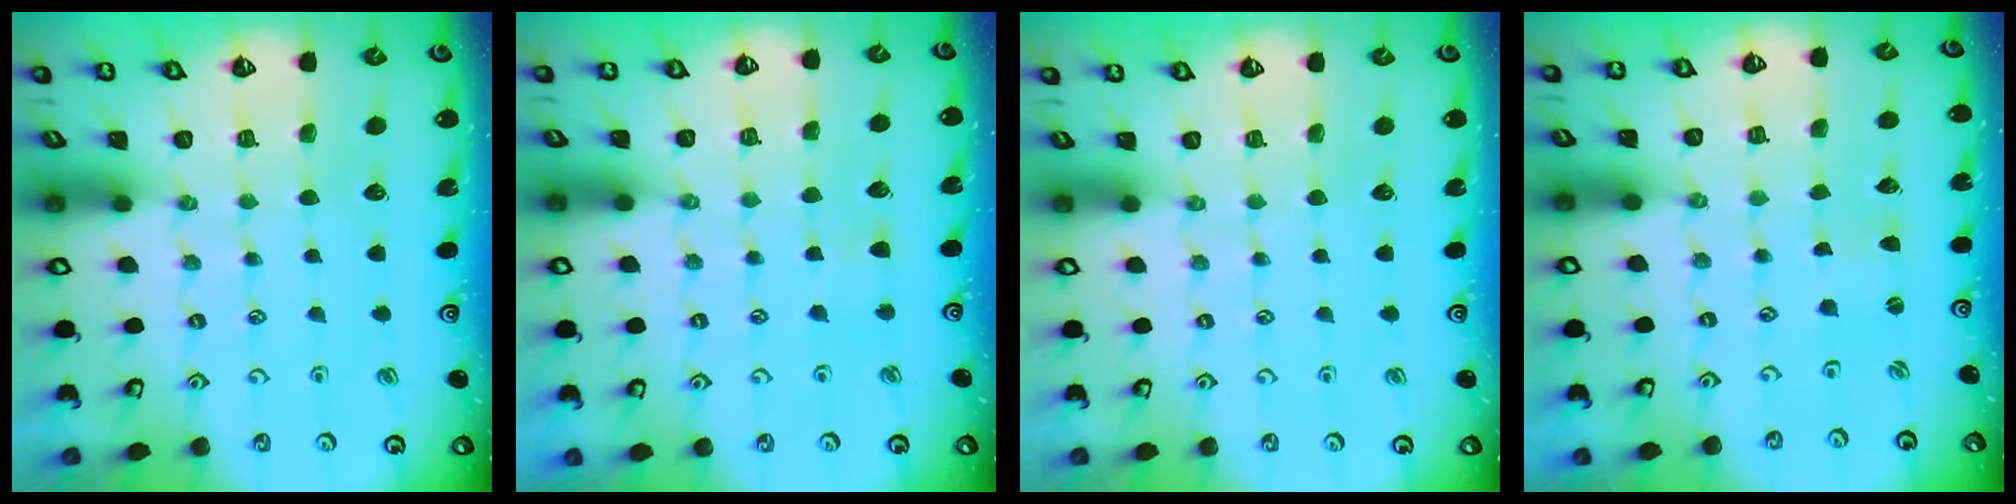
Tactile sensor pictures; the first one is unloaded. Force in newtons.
{"total": 2.9, "press": 2.8, "slide": 0.4}
{"total": 0.0}
{"total": 1.5, "press": 1.4, "slide": 0.2}